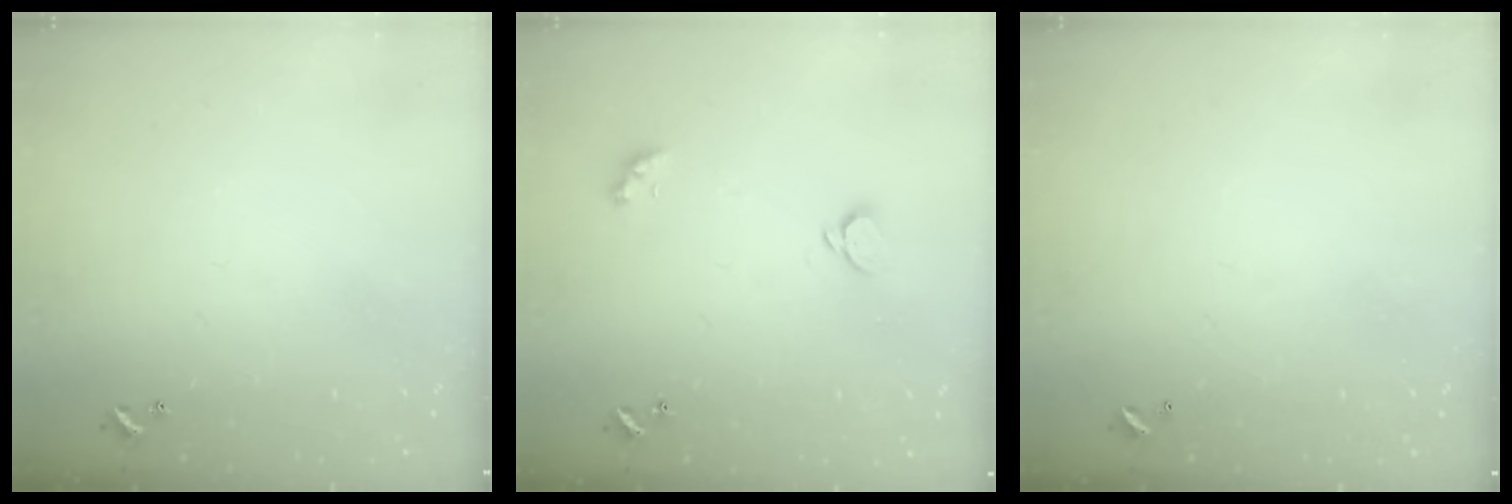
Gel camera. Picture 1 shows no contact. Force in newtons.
{"total": 1.4, "press": 1.4, "slide": 0.3}
{"total": 2.8, "press": 2.8, "slide": 0.1}